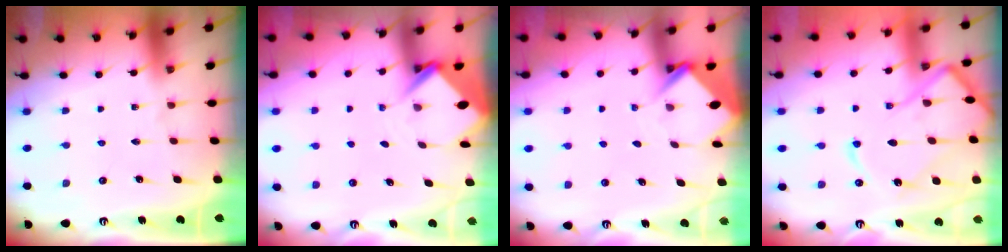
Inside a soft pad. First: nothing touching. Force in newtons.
{"total": 3.8, "press": 3.8, "slide": 0.2}
{"total": 4.0, "press": 4.0, "slide": 0.2}
{"total": 14.0, "press": 14.0, "slide": 1.5}